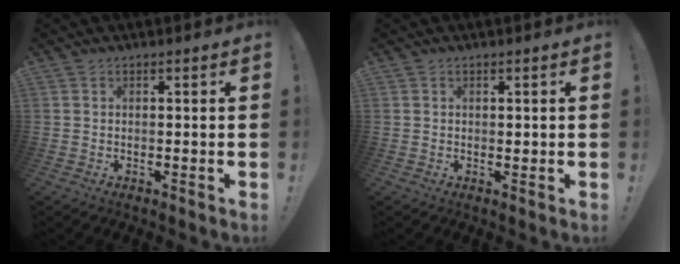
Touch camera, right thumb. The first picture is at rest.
{"total": 0.6, "force": [0.2, 0.5, 0.2], "torque": [0.000, 0.001, 0.003]}